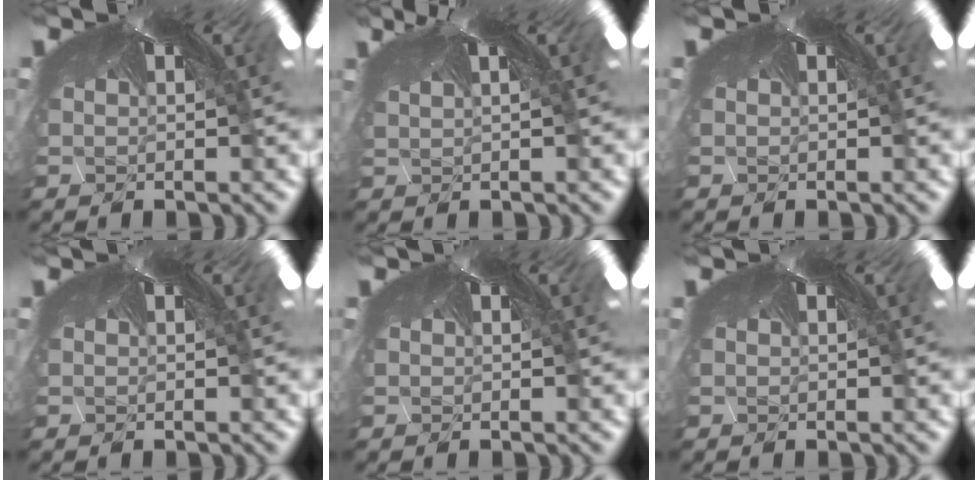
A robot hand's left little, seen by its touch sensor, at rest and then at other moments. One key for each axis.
{"total": 3.1, "fx": -1.2, "fy": -2.2, "fz": -1.8, "tx": 0.035, "ty": -0.016, "tz": -0.013}
{"total": 0.0}
{"total": 0.0}
{"total": 0.0}
{"total": 0.0}